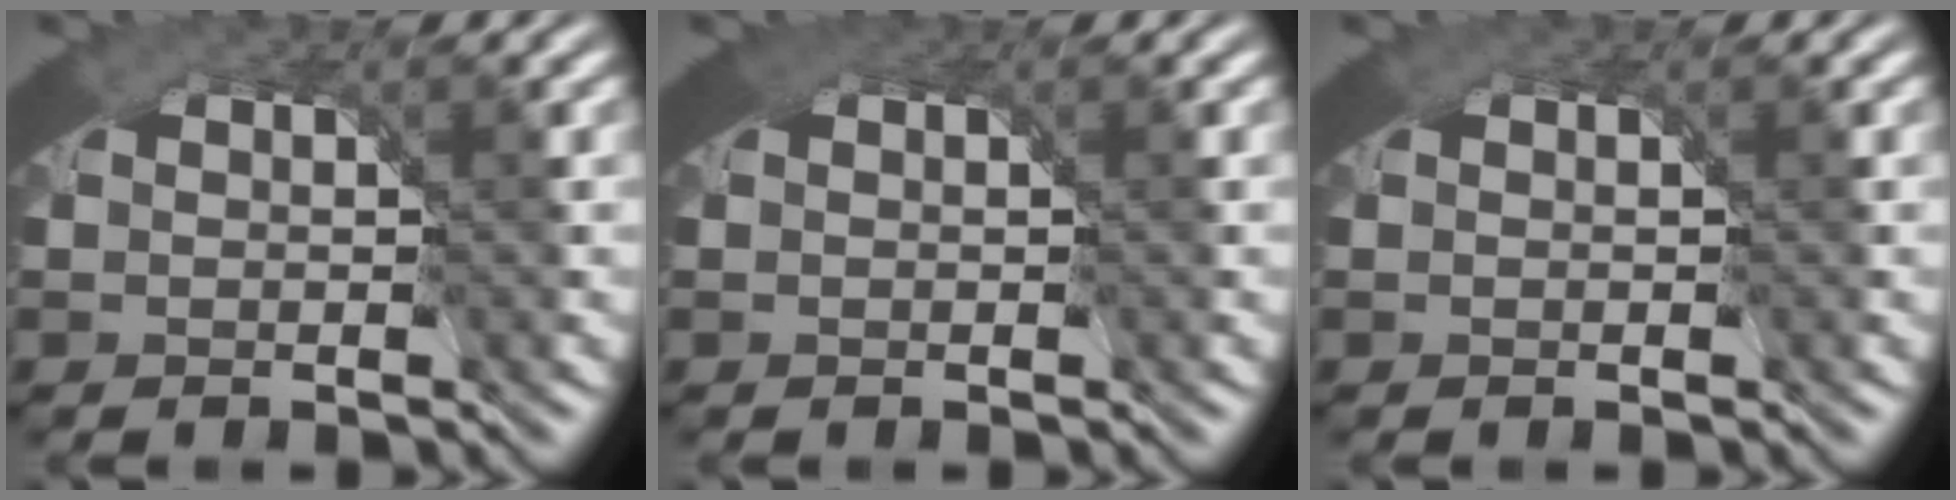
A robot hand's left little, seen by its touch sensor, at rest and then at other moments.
{"total": 1.1, "force": [0.6, 0.7, 0.6], "torque": [-0.012, -0.003, 0.011]}
{"total": 0.0}